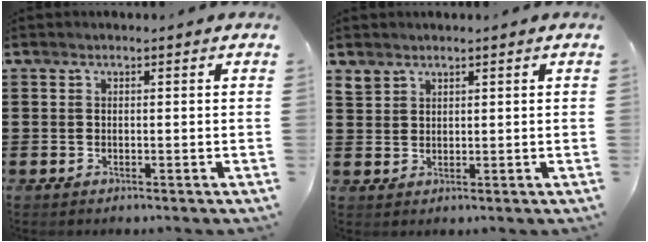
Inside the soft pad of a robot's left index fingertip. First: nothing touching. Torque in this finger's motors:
{"motor_torque": [0.81, -1.01, 0.13, 0.01]}